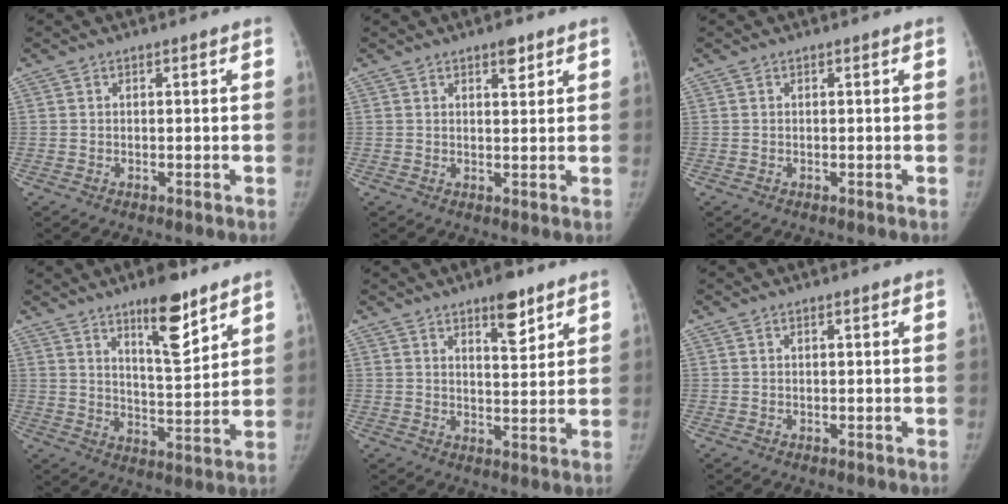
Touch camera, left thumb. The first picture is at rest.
{"total": 2.9, "force": [1.9, 1.2, 1.9], "torque": [-0.017, -0.011, 0.027]}
{"total": 0.0}
{"total": 11.3, "force": [7.6, 3.1, 7.8], "torque": [-0.100, -0.056, 0.123]}
{"total": 6.9, "force": [4.6, 2.4, 4.5], "torque": [-0.048, -0.030, 0.067]}
{"total": 0.0}